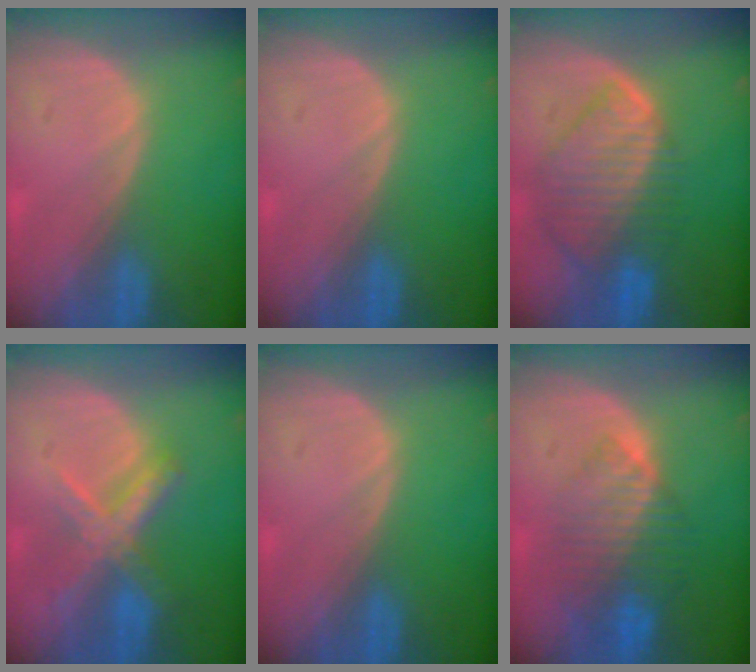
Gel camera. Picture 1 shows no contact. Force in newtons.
{"total": 0.0}
{"total": 9.4, "press": 8.2, "slide": 4.7}
{"total": 7.2, "press": 6.1, "slide": 3.9}
{"total": 0.0}
{"total": 8.2, "press": 7.3, "slide": 3.8}